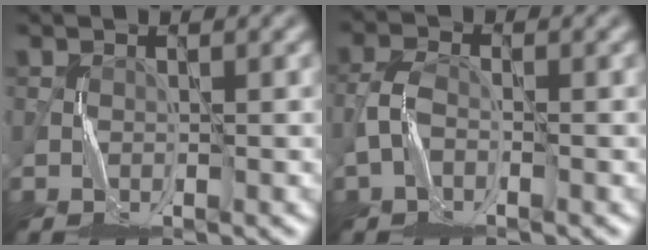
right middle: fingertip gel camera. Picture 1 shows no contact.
{"total": 1.8, "force": [-0.9, 0.9, 1.3], "torque": [-0.030, 0.004, -0.025]}